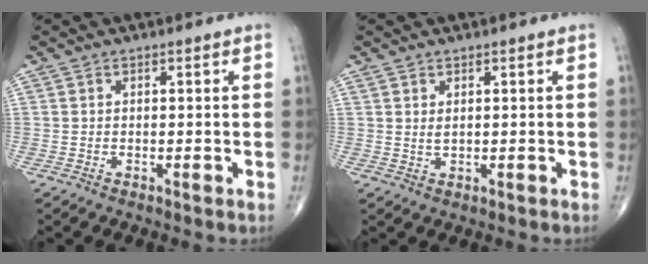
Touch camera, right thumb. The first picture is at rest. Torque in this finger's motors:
{"motor_torque": [-0.04, -0.13, 0.30, 0.14, -0.05]}